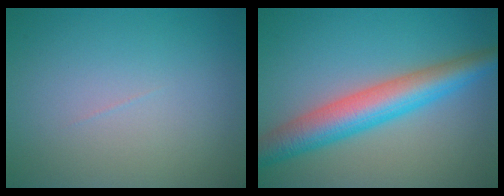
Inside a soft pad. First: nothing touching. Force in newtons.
{"total": 6.7, "press": 6.7, "slide": 0.3}